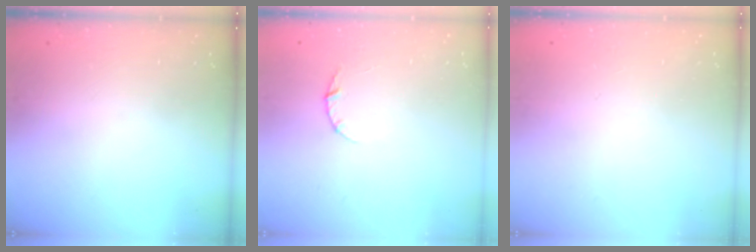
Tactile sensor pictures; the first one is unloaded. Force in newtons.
{"total": 2.8, "press": 2.8, "slide": 0.4}
{"total": 2.6, "press": 2.6, "slide": 0.2}